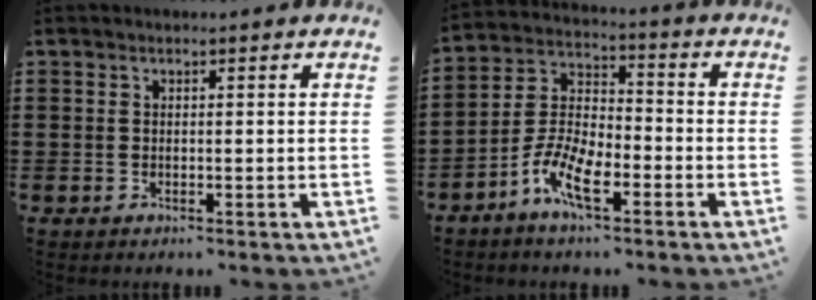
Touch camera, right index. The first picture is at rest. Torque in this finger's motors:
{"motor_torque": [2.14, 0.00, 0.66, 0.21]}